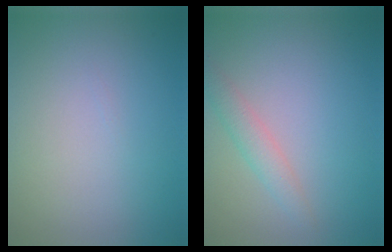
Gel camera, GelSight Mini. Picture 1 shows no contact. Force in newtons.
{"total": 2.0, "press": 2.0, "slide": 0.0}